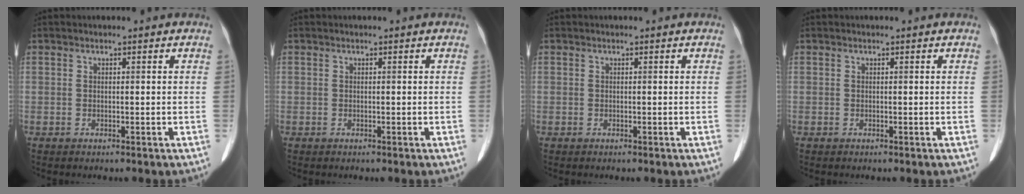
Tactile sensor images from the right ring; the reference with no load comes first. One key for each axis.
{"total": 0.0}
{"total": 0.0}
{"total": 0.0}